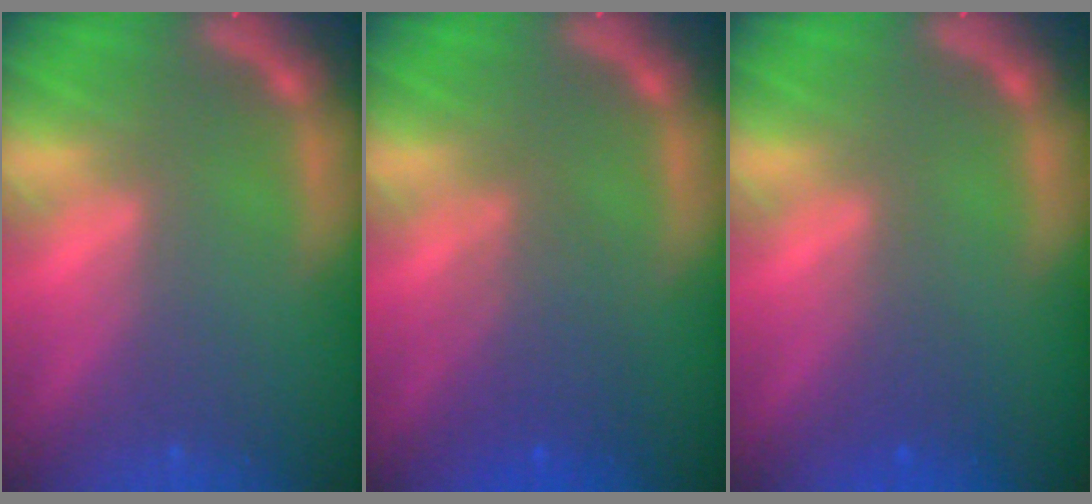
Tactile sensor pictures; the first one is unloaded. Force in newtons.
{"total": 3.5}
{"total": 1.4}